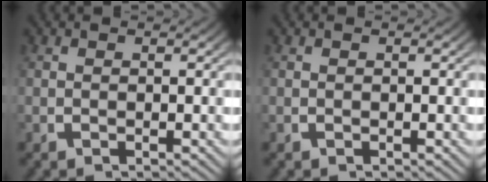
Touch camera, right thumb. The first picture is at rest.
{"total": 0.0}